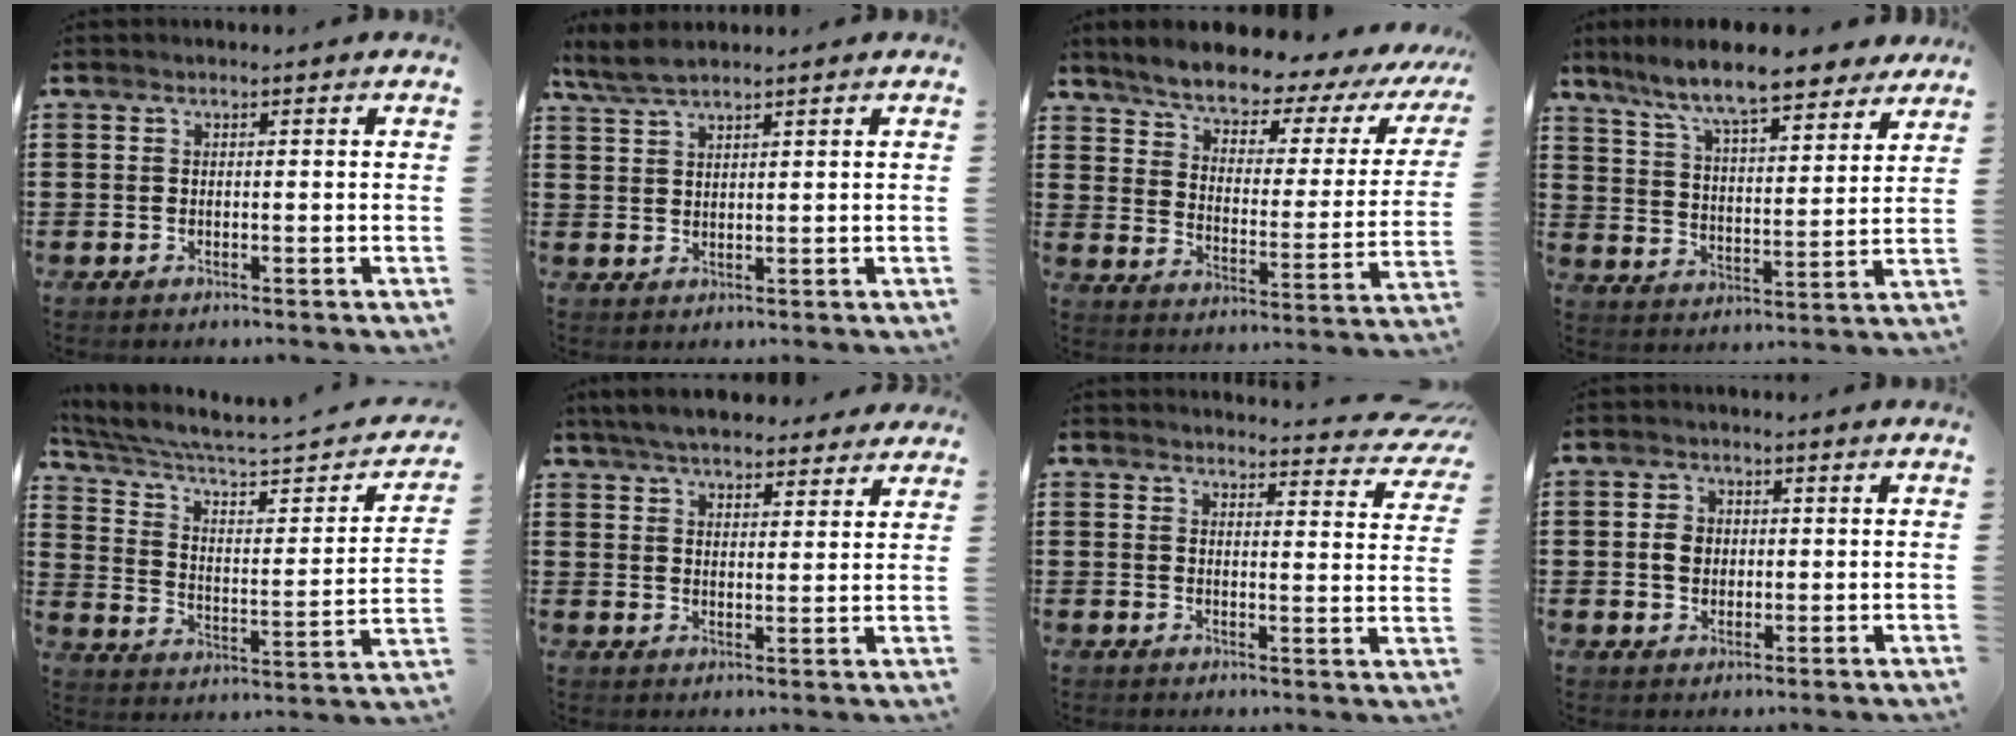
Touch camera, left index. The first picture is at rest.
{"total": 3.5, "force": [2.9, 0.7, 1.8], "torque": [-0.044, 0.004, 0.054]}
{"total": 5.6, "force": [5.1, 1.1, 2.1], "torque": [-0.071, -0.042, 0.080]}
{"total": 10.1, "force": [8.7, 1.1, 5.1], "torque": [-0.130, -0.038, 0.150]}
{"total": 4.5, "force": [3.3, 1.0, 2.9], "torque": [-0.077, -0.034, 0.048]}
{"total": 5.7, "force": [5.4, 1.2, 1.6], "torque": [-0.050, -0.011, 0.100]}
{"total": 3.7, "force": [3.5, 0.3, 1.0], "torque": [-0.019, -0.022, 0.059]}
{"total": 3.2, "force": [0.1, 2.7, 1.6], "torque": [-0.040, 0.009, 0.000]}